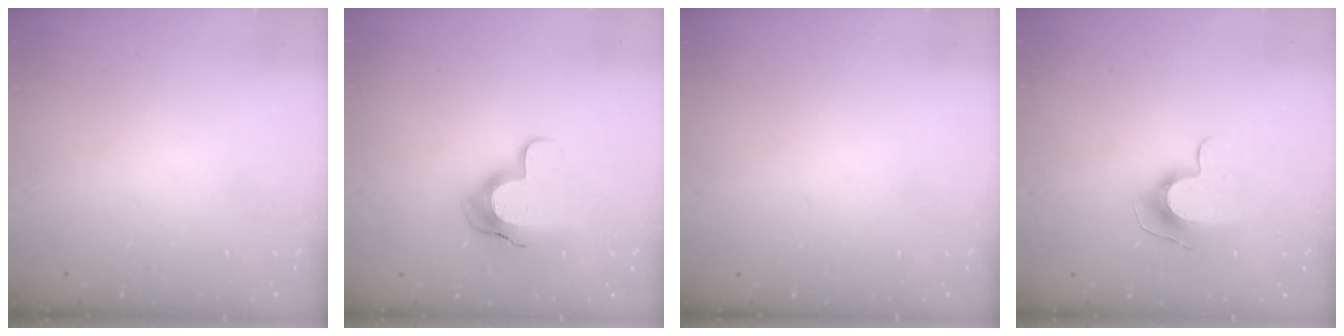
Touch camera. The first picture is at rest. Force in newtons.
{"total": 12.2, "press": 12.2, "slide": 0.8}
{"total": 0.0}
{"total": 9.3, "press": 9.3, "slide": 0.3}